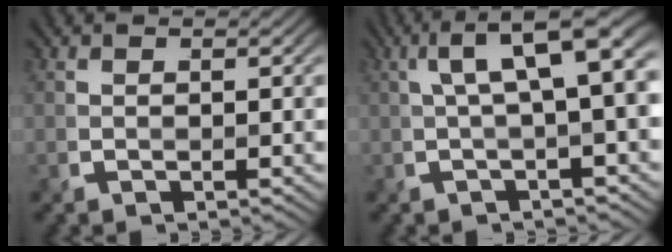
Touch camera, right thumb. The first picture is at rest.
{"total": 7.8, "force": [1.5, 1.9, 7.4], "torque": [-0.109, 0.029, 0.020]}